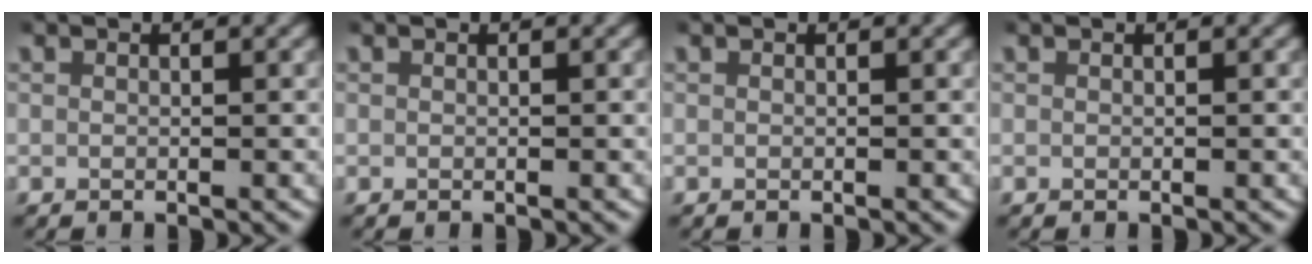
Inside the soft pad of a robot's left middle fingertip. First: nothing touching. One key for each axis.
{"total": 0.0}
{"total": 0.0}
{"total": 0.0}